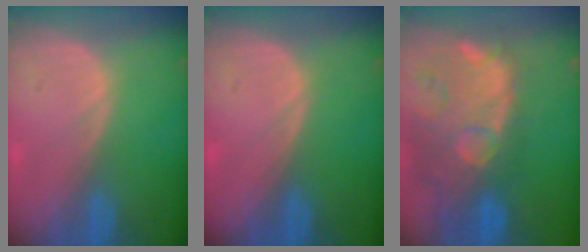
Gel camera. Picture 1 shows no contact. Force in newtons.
{"total": 0.0}
{"total": 14.4, "press": 11.8, "slide": 8.3}